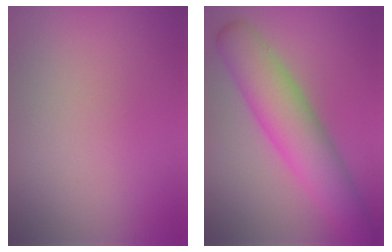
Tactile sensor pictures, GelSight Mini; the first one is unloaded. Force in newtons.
{"total": 7.1, "press": 7.1, "slide": 0.1}